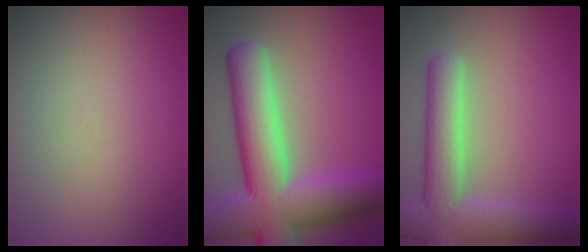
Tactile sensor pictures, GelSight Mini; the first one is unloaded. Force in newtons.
{"total": 12.0, "press": 12.0, "slide": 0.7}
{"total": 7.3, "press": 7.2, "slide": 0.8}